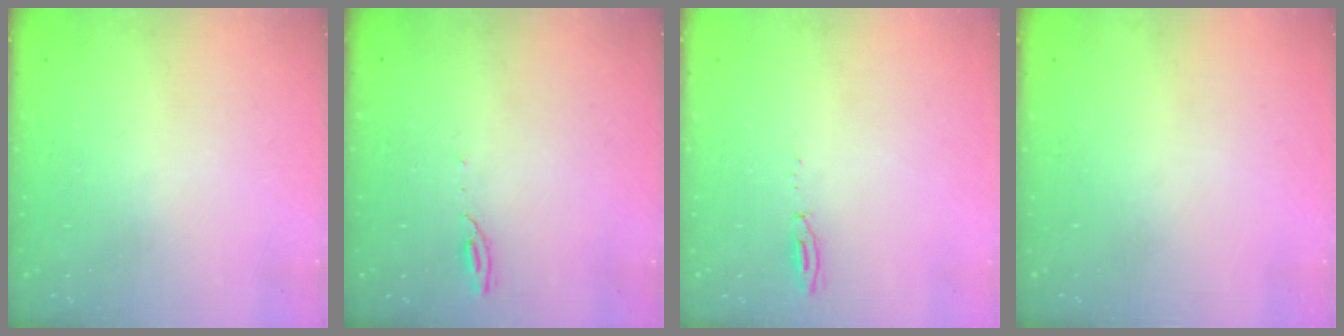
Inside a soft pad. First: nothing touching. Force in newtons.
{"total": 4.4, "press": 4.4, "slide": 0.1}
{"total": 3.4, "press": 3.3, "slide": 0.8}
{"total": 0.0}